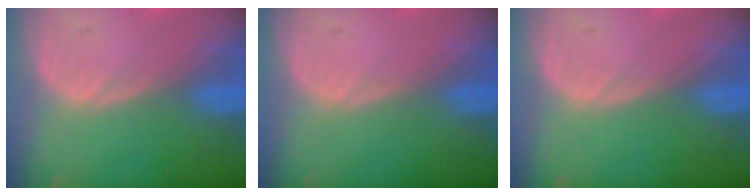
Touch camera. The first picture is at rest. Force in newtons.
{"total": 0.0}
{"total": 0.0}